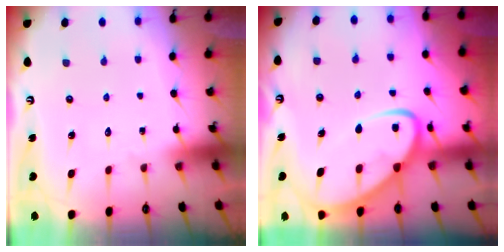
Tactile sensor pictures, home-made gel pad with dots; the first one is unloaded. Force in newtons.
{"total": 9.1, "press": 9.1, "slide": 0.8}